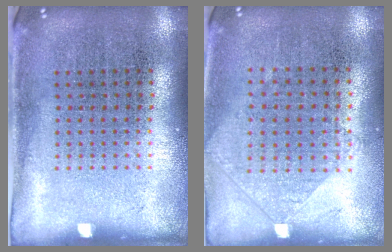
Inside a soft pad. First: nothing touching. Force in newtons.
{"total": 0.9, "press": 0.9, "slide": 0.3}